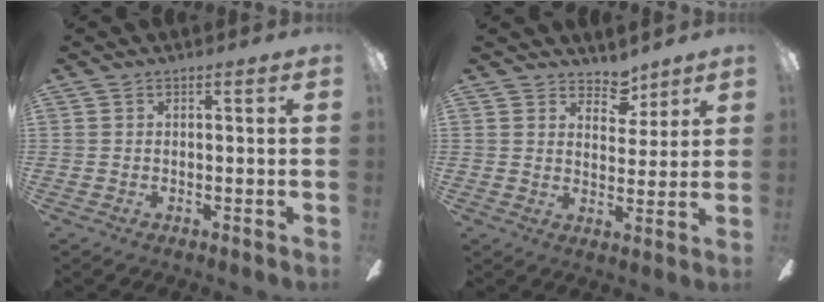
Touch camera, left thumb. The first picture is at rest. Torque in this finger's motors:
{"motor_torque": [0.26, 0.09, -0.46, 0.17, 0.02]}